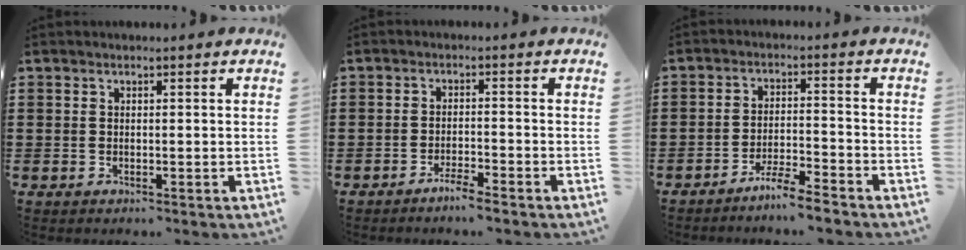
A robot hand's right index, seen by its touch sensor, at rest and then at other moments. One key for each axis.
{"total": 2.5, "fx": -2.3, "fy": -0.1, "fz": 1.0, "tx": -0.018, "ty": 0.003, "tz": -0.042}
{"total": 4.7, "fx": -4.4, "fy": -0.3, "fz": 1.7, "tx": -0.037, "ty": -0.003, "tz": -0.086}